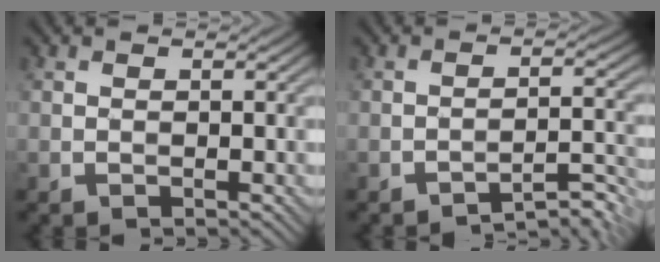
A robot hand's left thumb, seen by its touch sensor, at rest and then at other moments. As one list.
[{"total": 4.1, "force": [-3.6, 0.3, 2.1], "torque": [-0.028, 0.016, -0.054]}]